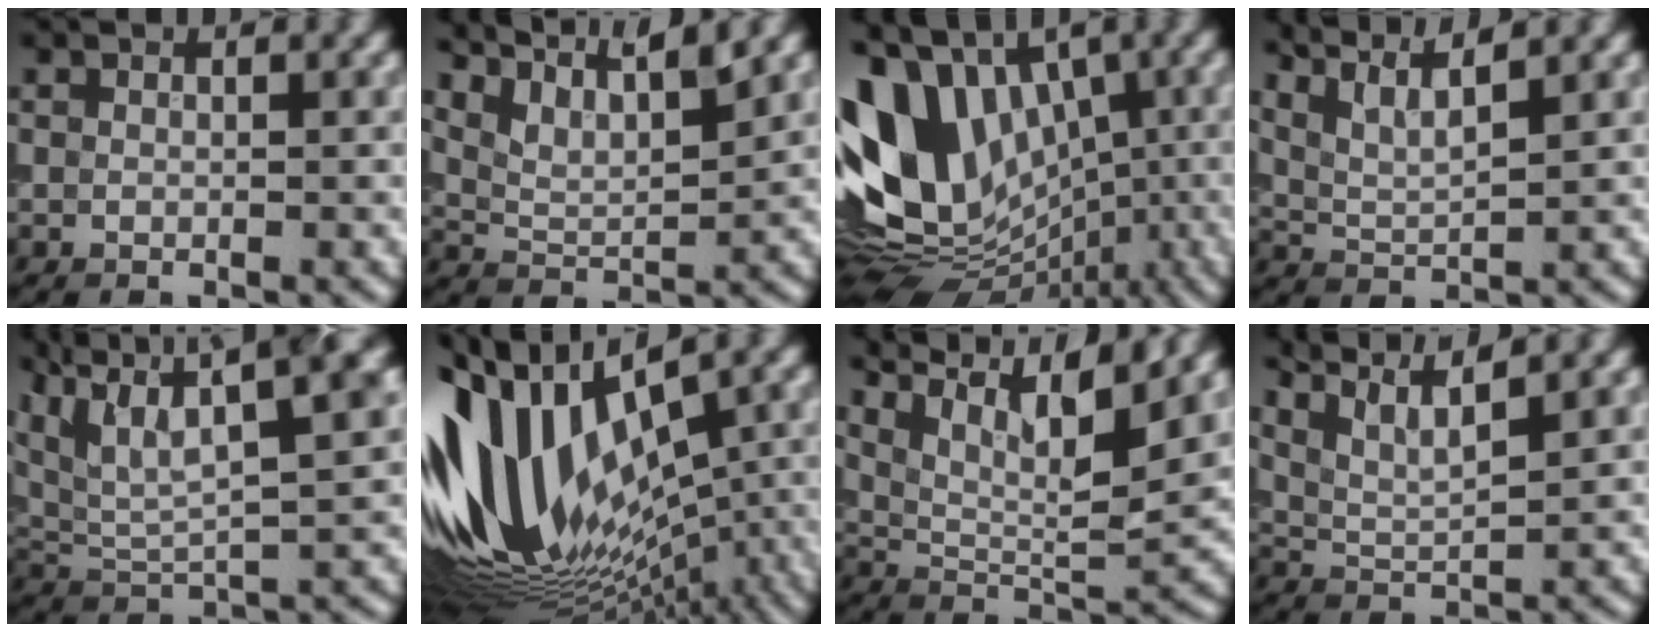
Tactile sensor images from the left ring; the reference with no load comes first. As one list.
[{"total": 6.9, "force": [5.3, 2.1, 3.9], "torque": [-0.078, 0.027, 0.078]}, {"total": 15.3, "force": [0.6, 10.8, 10.8], "torque": [-0.211, 0.020, 0.000]}, {"total": 6.0, "force": [4.6, 1.5, 3.5], "torque": [-0.062, 0.026, 0.059]}, {"total": 10.4, "force": [5.0, 4.3, 8.1], "torque": [-0.141, 0.025, 0.073]}, {"total": 15.7, "force": [0.9, 8.5, 13.2], "torque": [-0.268, 0.013, 0.030]}, {"total": 10.3, "force": [6.9, 2.5, 7.3], "torque": [-0.134, 0.004, 0.116]}, {"total": 7.0, "force": [5.3, 1.8, 4.2], "torque": [-0.075, 0.024, 0.070]}]